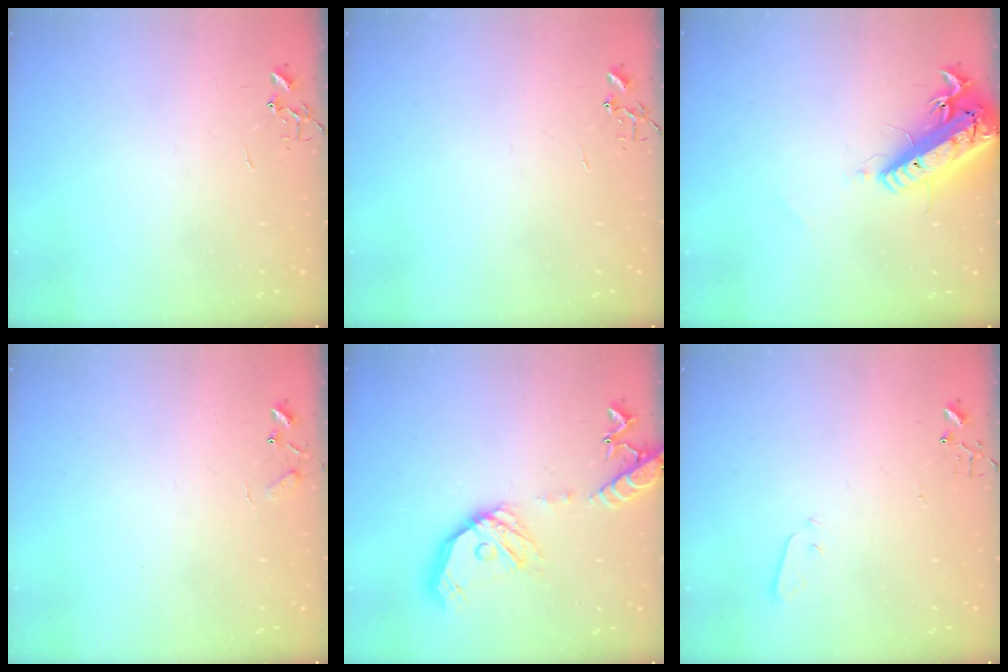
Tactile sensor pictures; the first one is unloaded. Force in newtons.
{"total": 0.0}
{"total": 20.7, "press": 20.3, "slide": 4.2}
{"total": 5.8, "press": 5.8, "slide": 0.5}
{"total": 17.9, "press": 17.7, "slide": 2.6}
{"total": 2.1, "press": 2.1, "slide": 0.3}